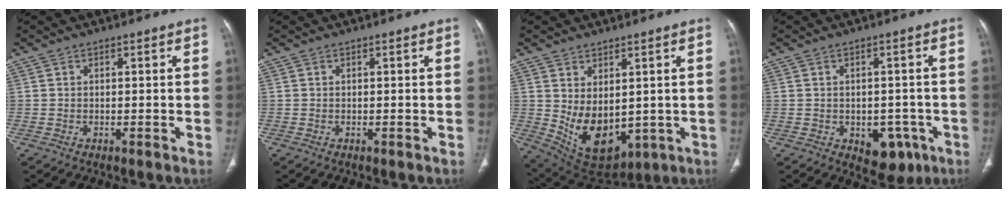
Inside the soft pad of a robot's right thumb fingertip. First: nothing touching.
{"total": 0.0}
{"total": 12.0, "force": [0.0, 7.4, 9.5], "torque": [-0.141, -0.015, 0.038]}
{"total": 7.3, "force": [-2.7, 4.9, 4.7], "torque": [-0.029, 0.011, -0.023]}